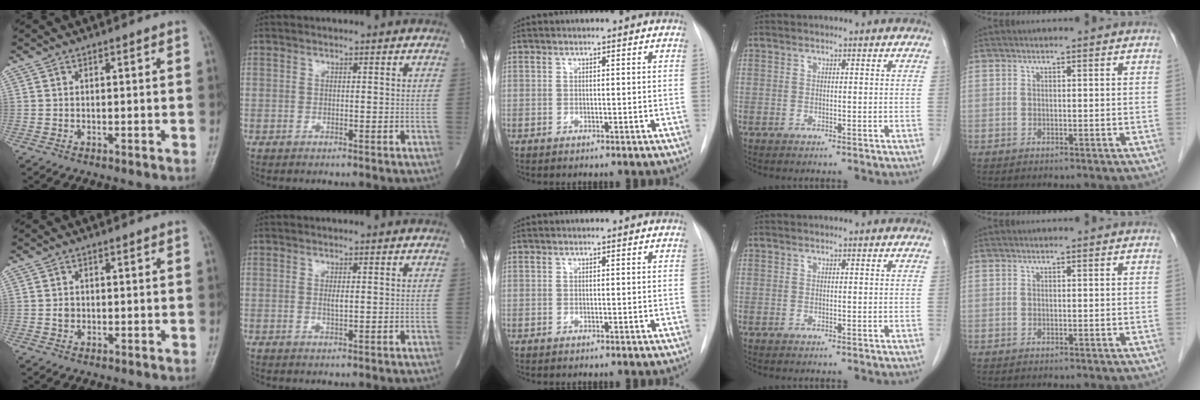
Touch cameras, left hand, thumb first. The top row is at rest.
{"thumb": {"total": 1.2, "force": [0.0, 1.0, 0.6], "torque": [-0.006, 0.002, 0.002]}, "index": {"total": 1.1, "force": [0.0, 0.1, 1.1], "torque": [-0.026, -0.006, 0.001]}}